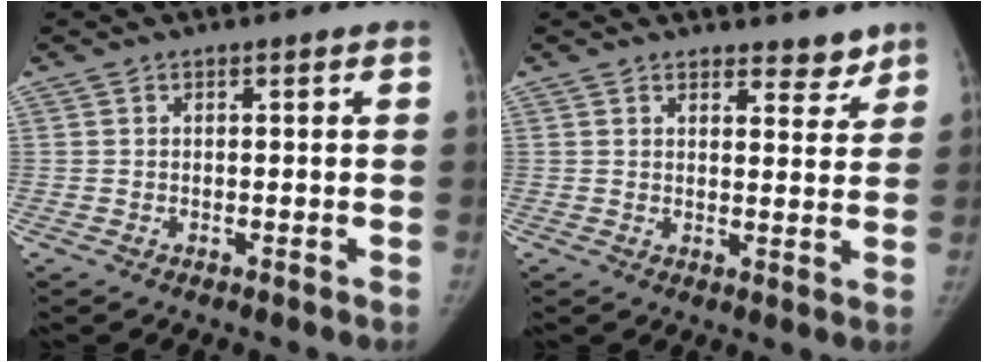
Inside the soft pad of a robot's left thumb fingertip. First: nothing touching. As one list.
[{"total": 3.9, "force": [3.3, 1.8, 1.1], "torque": [0.011, -0.025, 0.045]}]